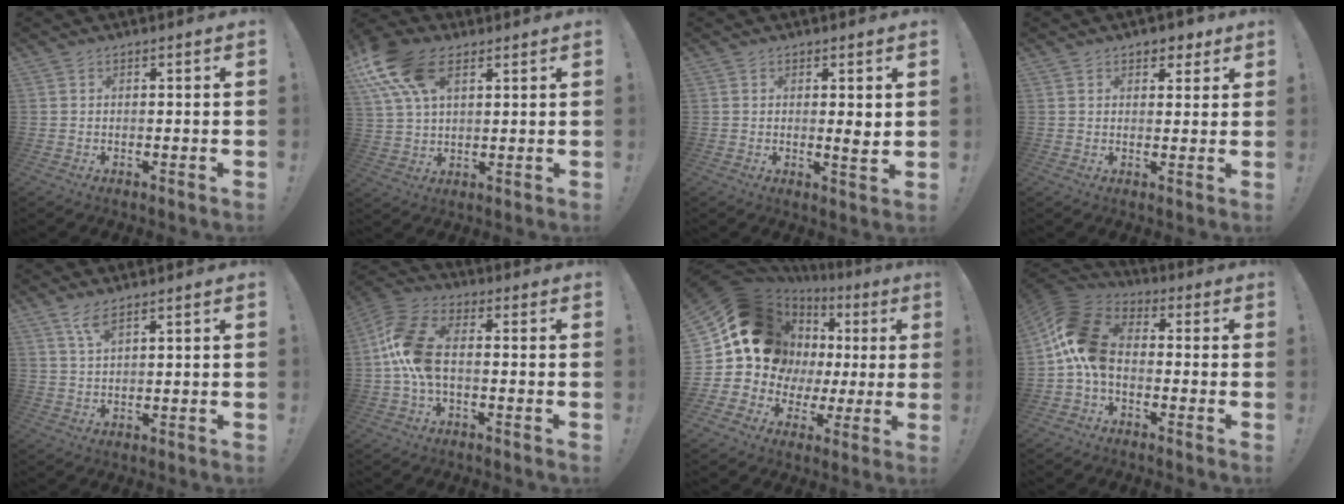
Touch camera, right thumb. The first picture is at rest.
{"total": 15.7, "force": [7.5, 9.0, 10.5], "torque": [-0.204, -0.023, 0.139]}
{"total": 2.7, "force": [0.8, 0.3, 2.6], "torque": [-0.028, -0.014, 0.008]}
{"total": 3.9, "force": [2.5, 2.7, 1.4], "torque": [-0.003, -0.013, 0.041]}
{"total": 4.2, "force": [2.8, 0.6, 3.1], "torque": [-0.060, -0.012, 0.048]}
{"total": 12.6, "force": [-0.9, 7.0, 10.4], "torque": [-0.222, 0.012, -0.014]}
{"total": 18.5, "force": [5.3, 15.6, 8.4], "torque": [-0.118, -0.039, 0.133]}
{"total": 14.4, "force": [-1.5, 9.6, 10.6], "torque": [-0.199, 0.026, -0.023]}